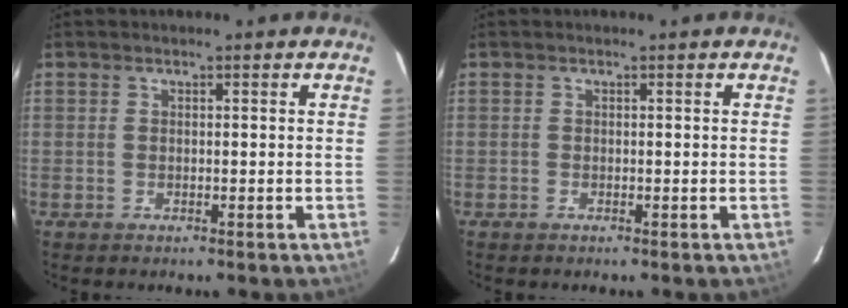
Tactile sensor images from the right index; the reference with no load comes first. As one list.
[{"total": 0.0}]